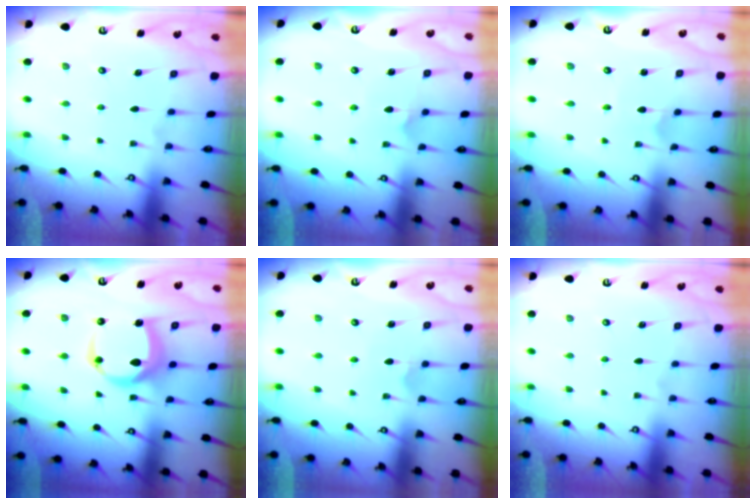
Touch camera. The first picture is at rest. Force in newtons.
{"total": 8.1, "press": 8.1, "slide": 0.6}
{"total": 0.6, "press": 0.6, "slide": 0.0}
{"total": 11.2, "press": 11.2, "slide": 0.5}
{"total": 3.8, "press": 3.8, "slide": 0.3}
{"total": 0.0}